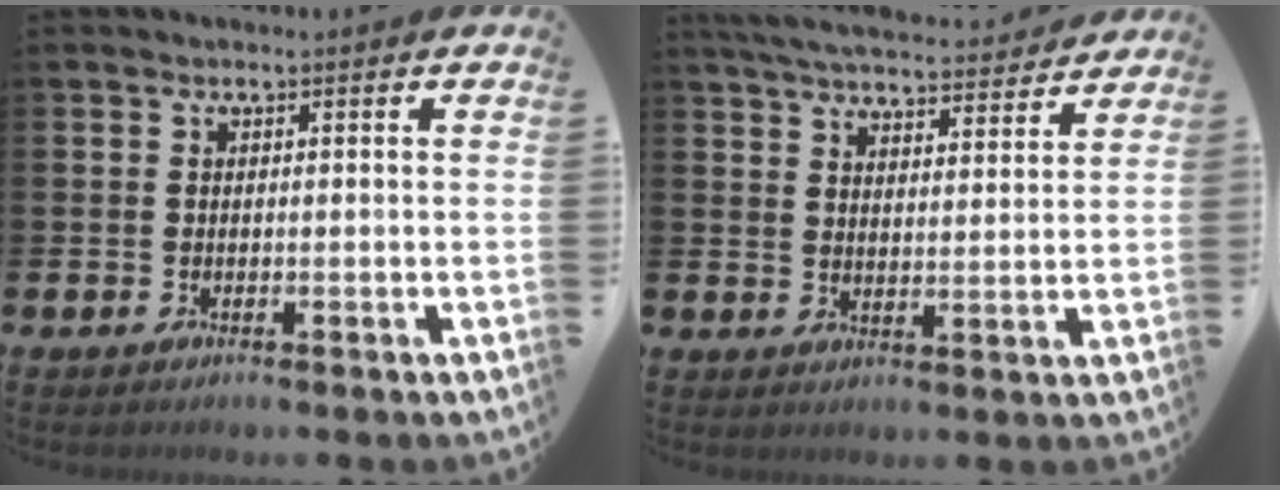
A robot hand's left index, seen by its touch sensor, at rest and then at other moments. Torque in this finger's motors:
{"motor_torque": [1.08, -1.06, 0.73, 0.16]}